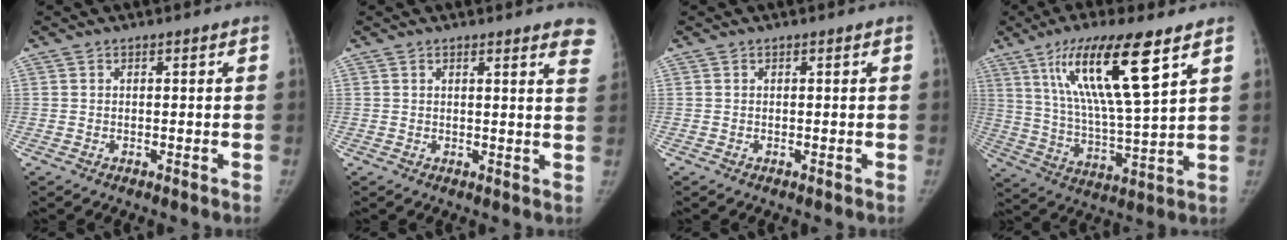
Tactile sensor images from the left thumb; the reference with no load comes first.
{"total": 6.7, "force": [5.4, 0.6, 4.0], "torque": [-0.028, -0.019, 0.039]}
{"total": 0.0}
{"total": 18.1, "force": [9.2, 2.8, 15.3], "torque": [-0.276, -0.044, 0.170]}